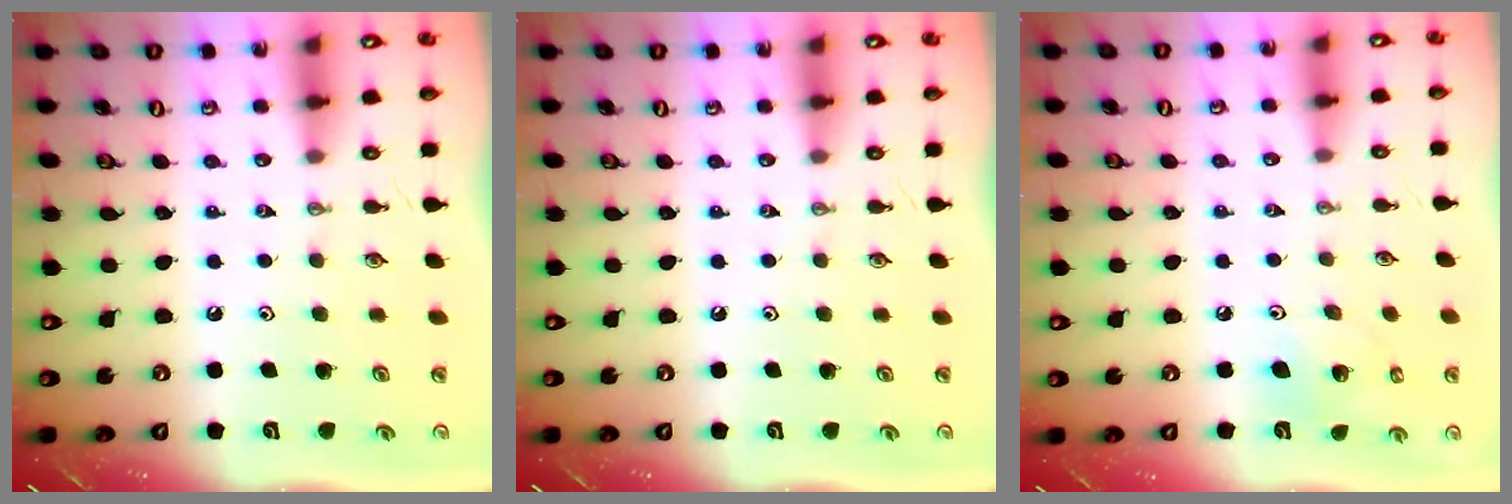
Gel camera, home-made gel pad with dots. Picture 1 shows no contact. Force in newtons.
{"total": 0.0}
{"total": 7.9, "press": 7.8, "slide": 1.5}